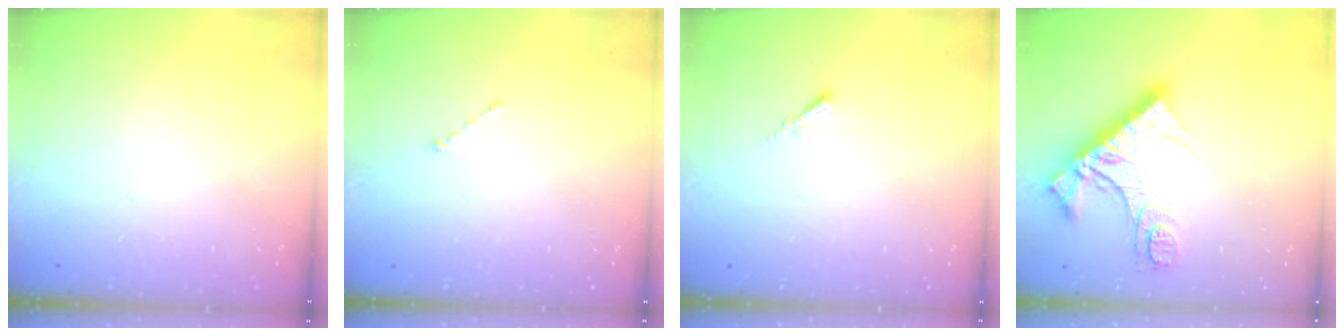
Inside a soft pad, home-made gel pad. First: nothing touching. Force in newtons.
{"total": 1.0, "press": 0.9, "slide": 0.3}
{"total": 0.0}
{"total": 16.2, "press": 16.1, "slide": 1.6}